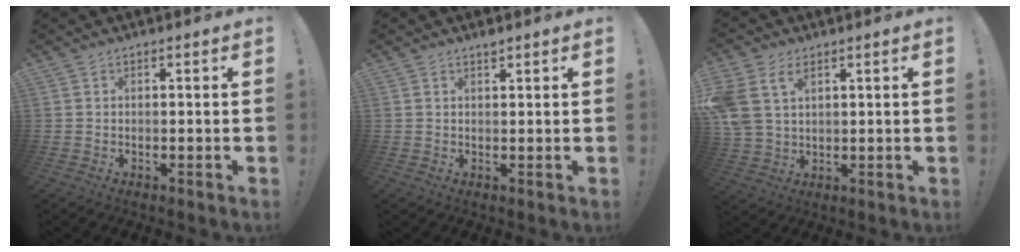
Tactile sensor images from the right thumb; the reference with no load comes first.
{"total": 1.3, "force": [1.2, 0.1, 0.3], "torque": [0.001, -0.006, 0.021]}
{"total": 9.0, "force": [4.3, 5.8, 5.4], "torque": [-0.126, -0.008, 0.085]}